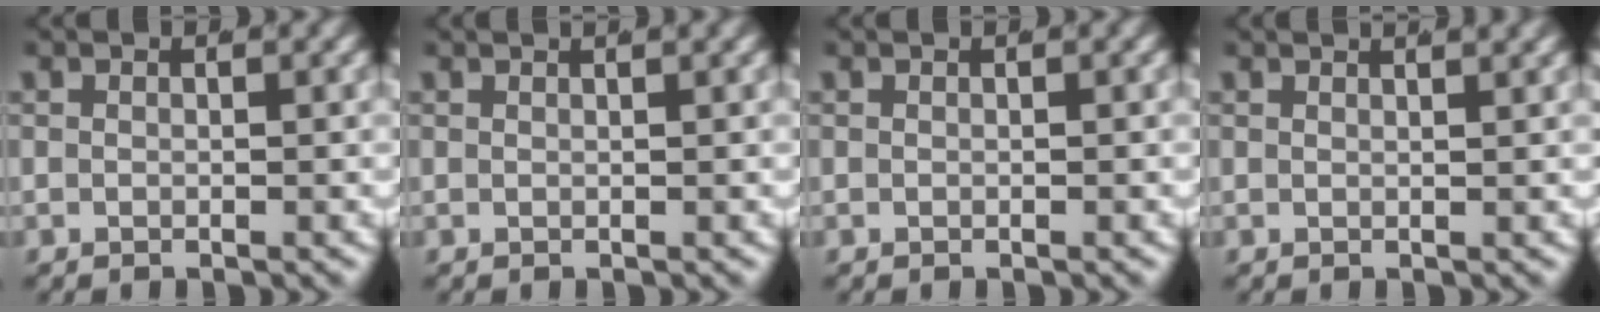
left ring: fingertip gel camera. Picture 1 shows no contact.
{"total": 1.1, "force": [0.8, -0.5, 0.5], "torque": [0.003, 0.006, 0.012]}
{"total": 0.0}
{"total": 1.9, "force": [1.6, -0.3, 0.9], "torque": [-0.004, 0.003, 0.025]}